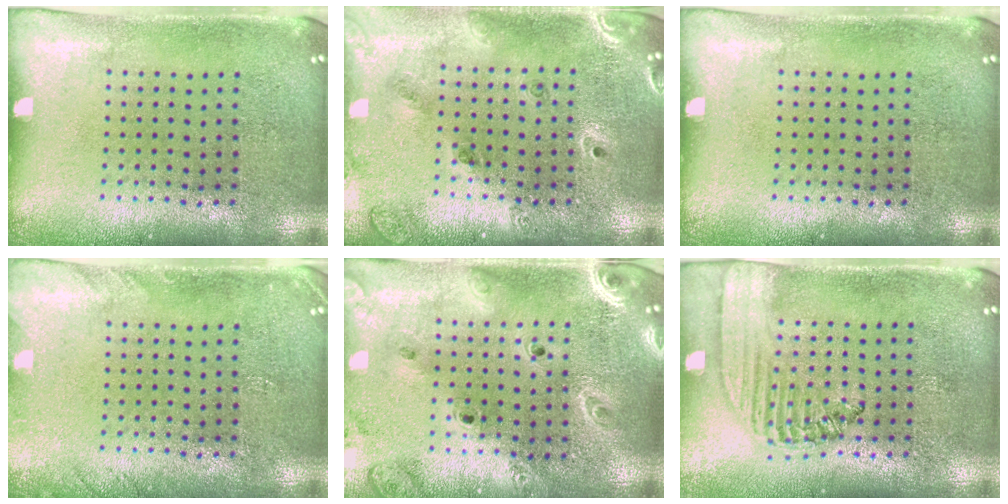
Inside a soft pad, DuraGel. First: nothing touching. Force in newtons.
{"total": 1.5, "press": 1.4, "slide": 0.6}
{"total": 0.0}
{"total": 1.2, "press": 1.2, "slide": 0.1}
{"total": 2.6, "press": 2.3, "slide": 1.2}
{"total": 1.5, "press": 1.4, "slide": 0.5}